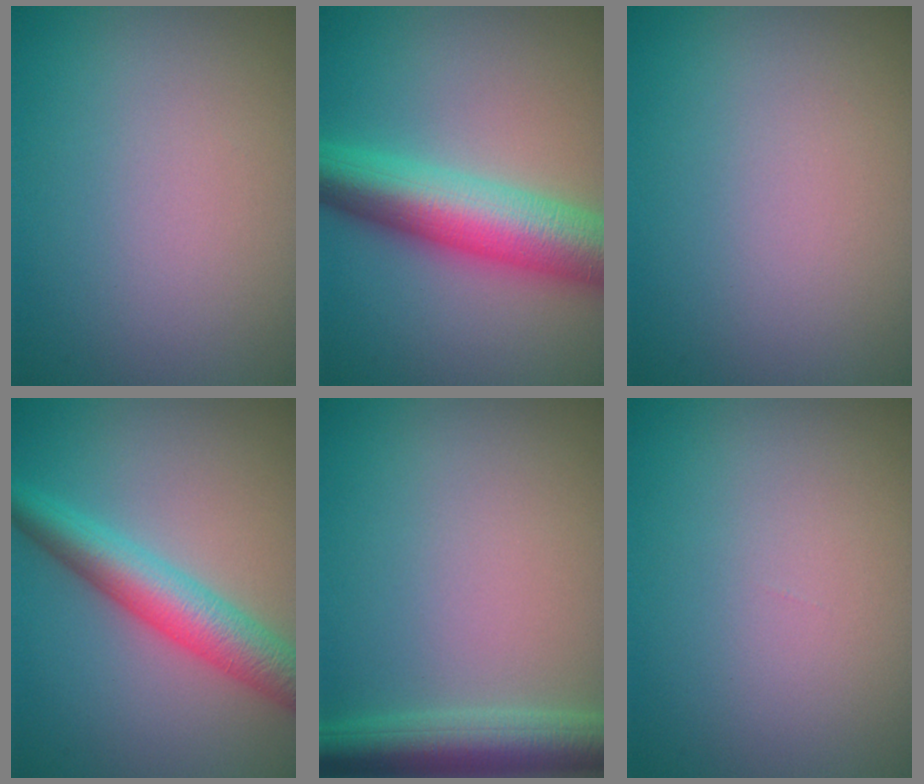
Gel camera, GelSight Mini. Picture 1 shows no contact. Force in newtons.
{"total": 9.3, "press": 9.3, "slide": 0.2}
{"total": 0.0}
{"total": 5.7, "press": 5.7, "slide": 0.1}
{"total": 5.1, "press": 5.1, "slide": 0.2}
{"total": 0.0}